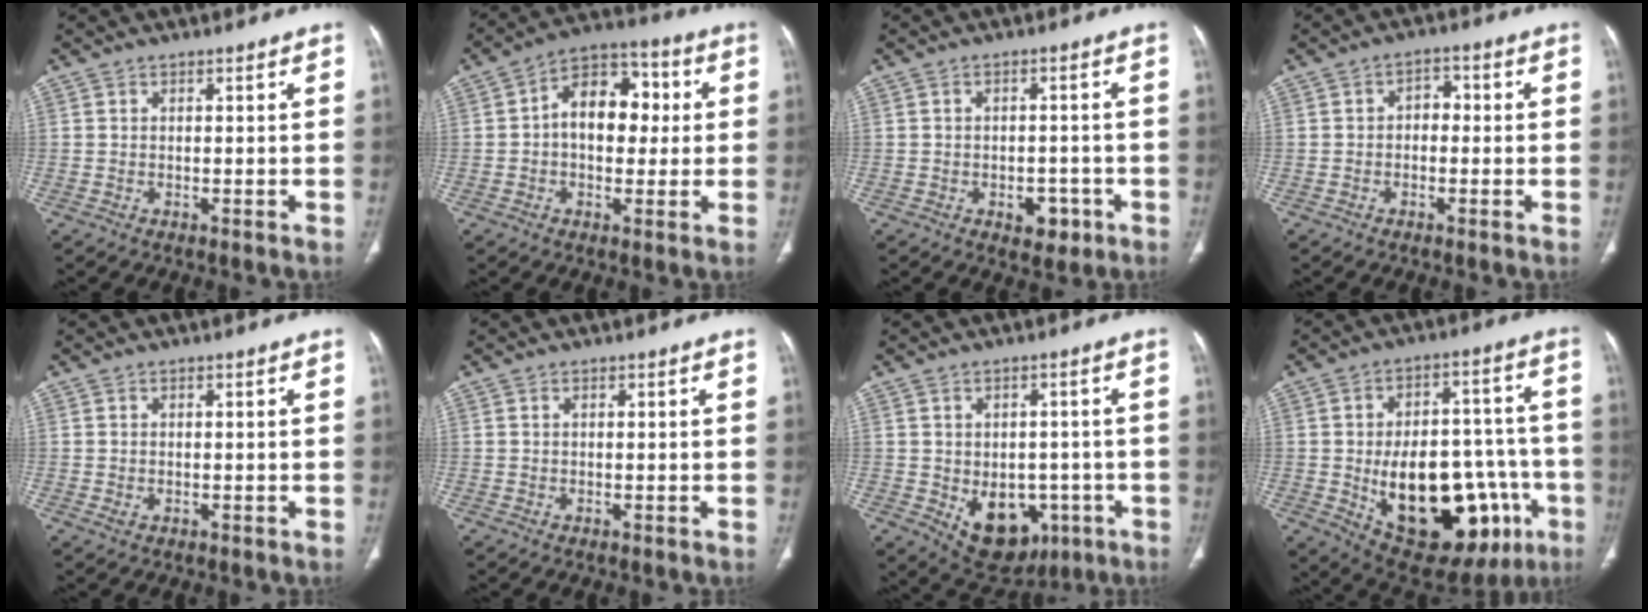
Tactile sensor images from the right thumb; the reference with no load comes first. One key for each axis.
{"total": 11.3, "fx": 1.0, "fy": 7.6, "fz": 8.4, "tx": -0.093, "ty": 0.029, "tz": 0.006}
{"total": 4.9, "fx": -2.1, "fy": 3.2, "fz": 3.1, "tx": -0.021, "ty": 0.011, "tz": -0.020}
{"total": 3.3, "fx": -0.2, "fy": 2.3, "fz": 2.3, "tx": -0.020, "ty": 0.015, "tz": -0.012}
{"total": 0.9, "fx": -0.1, "fy": 0.6, "fz": 0.7, "tx": -0.019, "ty": 0.003, "tz": 0.001}
{"total": 0.0}
{"total": 12.5, "fx": -4.0, "fy": 8.7, "fz": 8.0, "tx": -0.079, "ty": 0.013, "tz": -0.035}
{"total": 27.4, "fx": -7.5, "fy": 14.9, "fz": 21.8, "tx": -0.285, "ty": 0.024, "tz": -0.078}